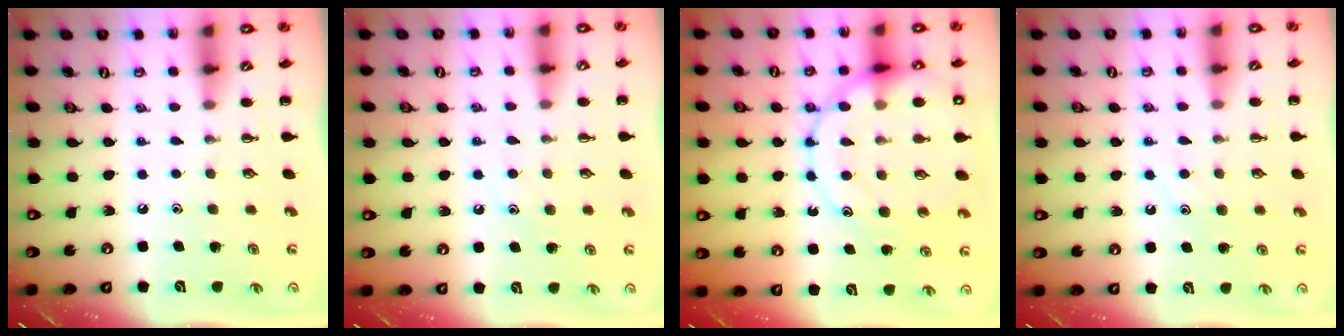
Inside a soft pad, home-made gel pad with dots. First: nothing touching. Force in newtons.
{"total": 8.2, "press": 8.1, "slide": 1.5}
{"total": 19.5, "press": 19.3, "slide": 2.9}
{"total": 7.7, "press": 7.6, "slide": 1.1}